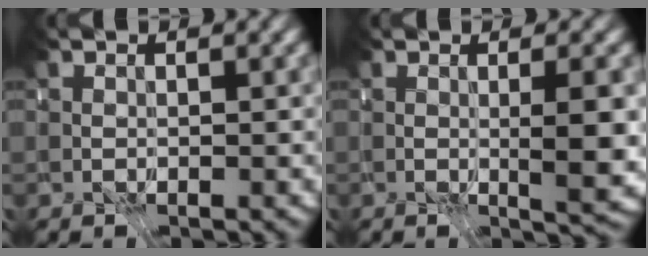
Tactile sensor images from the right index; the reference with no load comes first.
{"total": 3.8, "force": [-0.9, -0.4, 3.7], "torque": [-0.044, -0.025, -0.008]}